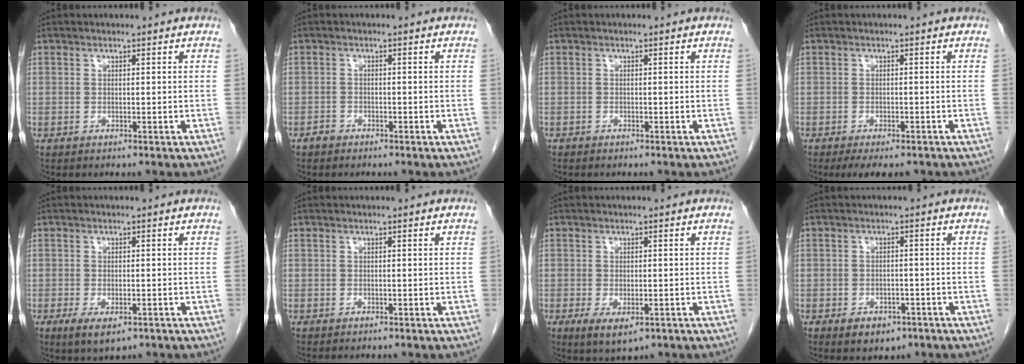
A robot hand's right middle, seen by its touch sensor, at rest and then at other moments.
{"total": 1.0, "force": [-0.9, 0.5, 0.1], "torque": [-0.004, 0.002, -0.018]}
{"total": 0.0}
{"total": 5.9, "force": [-4.5, 2.1, 3.1], "torque": [-0.037, -0.008, -0.064]}
{"total": 4.1, "force": [-2.1, 1.6, 3.2], "torque": [-0.055, -0.008, -0.026]}
{"total": 0.0}
{"total": 4.2, "force": [-1.9, 1.7, 3.3], "torque": [-0.053, -0.009, -0.020]}
{"total": 4.3, "force": [-2.5, 2.7, 2.2], "torque": [-0.026, 0.001, -0.025]}